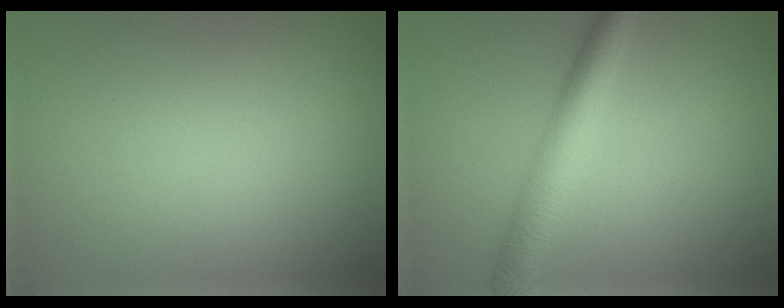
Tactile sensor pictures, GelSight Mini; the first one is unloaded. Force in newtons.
{"total": 4.3, "press": 4.3, "slide": 0.2}